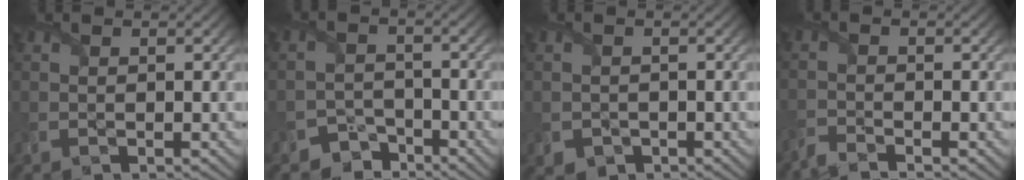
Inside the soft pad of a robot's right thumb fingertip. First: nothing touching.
{"total": 3.5, "force": [-2.9, 1.8, 0.2], "torque": [0.007, 0.000, -0.057]}
{"total": 1.8, "force": [-1.0, 1.4, 0.3], "torque": [-0.004, -0.011, -0.017]}
{"total": 1.9, "force": [-1.9, 0.1, 0.3], "torque": [-0.010, -0.007, -0.047]}